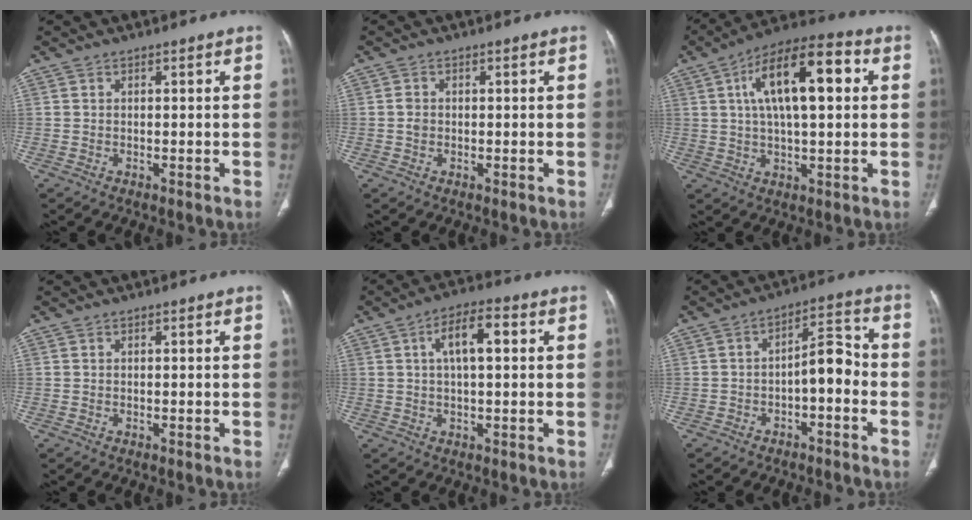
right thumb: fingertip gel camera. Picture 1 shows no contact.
{"total": 1.3, "force": [0.0, 1.0, 0.8], "torque": [-0.014, 0.002, -0.001]}
{"total": 16.8, "force": [4.1, 6.6, 14.9], "torque": [-0.237, 0.017, 0.060]}
{"total": 0.0}
{"total": 7.8, "force": [1.9, 2.9, 6.9], "torque": [-0.117, 0.016, 0.027]}
{"total": 7.6, "force": [-2.5, 3.7, 6.2], "torque": [-0.079, 0.047, -0.042]}